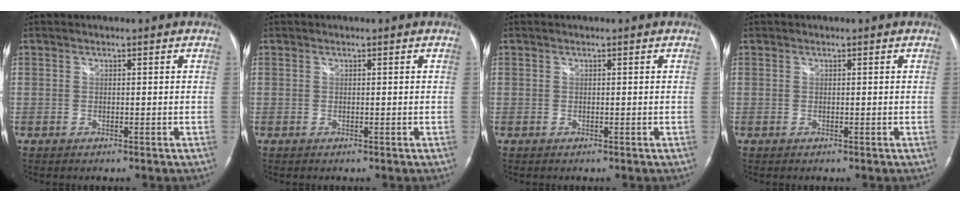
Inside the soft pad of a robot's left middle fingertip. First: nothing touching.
{"total": 0.0}
{"total": 0.0}
{"total": 0.0}